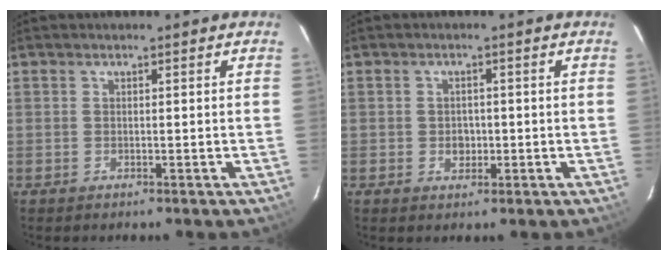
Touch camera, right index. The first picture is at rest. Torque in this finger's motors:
{"motor_torque": [0.16, 0.06, 0.06, 0.02]}